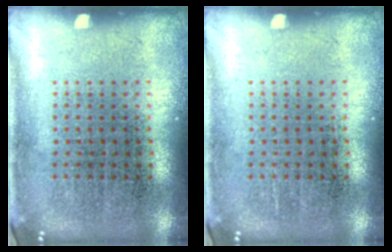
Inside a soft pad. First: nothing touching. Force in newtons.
{"total": 0.0}